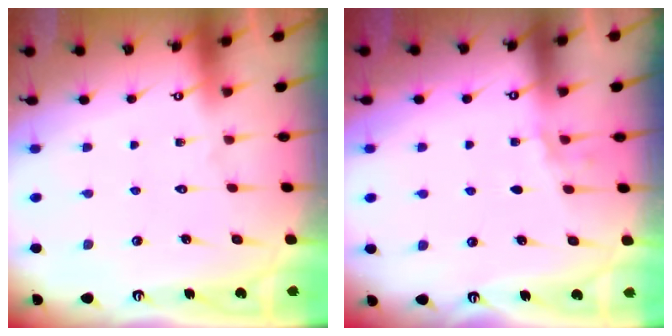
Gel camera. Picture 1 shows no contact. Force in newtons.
{"total": 2.7, "press": 2.4, "slide": 1.4}